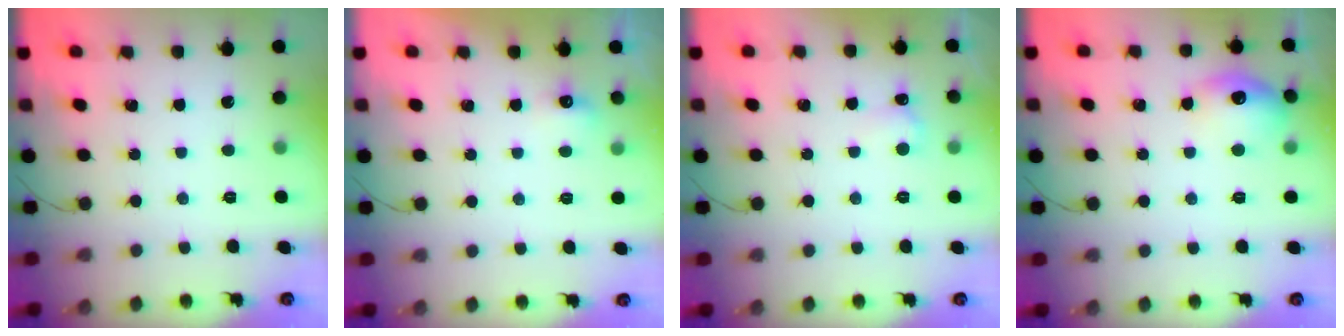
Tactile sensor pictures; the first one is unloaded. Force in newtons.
{"total": 3.9, "press": 3.7, "slide": 1.0}
{"total": 4.3, "press": 4.1, "slide": 1.2}
{"total": 11.8, "press": 11.7, "slide": 0.7}